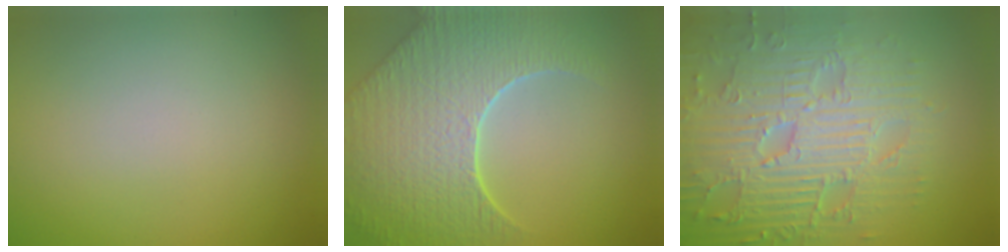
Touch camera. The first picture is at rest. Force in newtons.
{"total": 9.0, "press": 6.4, "slide": 6.4}
{"total": 9.1, "press": 6.6, "slide": 6.3}